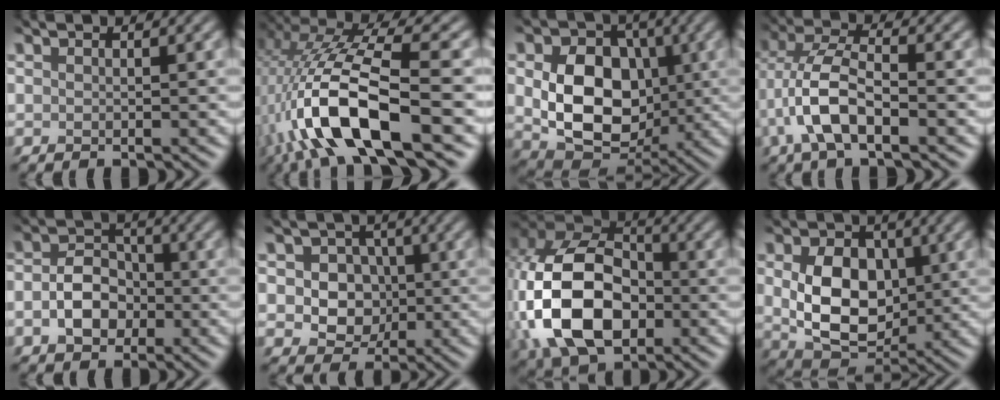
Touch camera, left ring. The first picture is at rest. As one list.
[{"total": 11.4, "force": [-4.8, 3.2, 9.9], "torque": [-0.195, 0.006, -0.085]}, {"total": 9.4, "force": [-0.7, 7.1, 6.0], "torque": [-0.114, -0.023, -0.006]}, {"total": 5.7, "force": [-2.6, 2.2, 4.6], "torque": [-0.103, 0.008, -0.051]}, {"total": 3.9, "force": [-2.1, 2.7, 1.8], "torque": [-0.032, -0.003, -0.039]}, {"total": 4.6, "force": [-0.6, 4.1, 2.0], "torque": [-0.031, -0.001, -0.013]}, {"total": 13.1, "force": [-3.4, 9.0, 8.9], "torque": [-0.199, -0.012, -0.071]}, {"total": 7.6, "force": [-0.5, 5.6, 5.1], "torque": [-0.105, -0.020, 0.004]}]